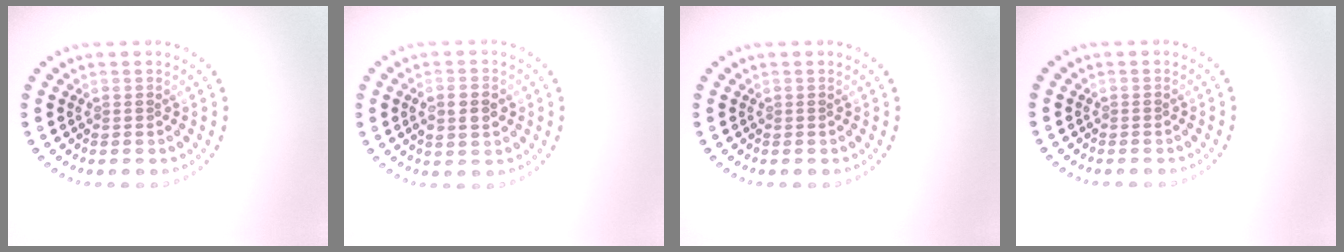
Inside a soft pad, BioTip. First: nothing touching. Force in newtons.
{"total": 2.5, "press": 2.4, "slide": 0.4}
{"total": 0.0}
{"total": 0.0}